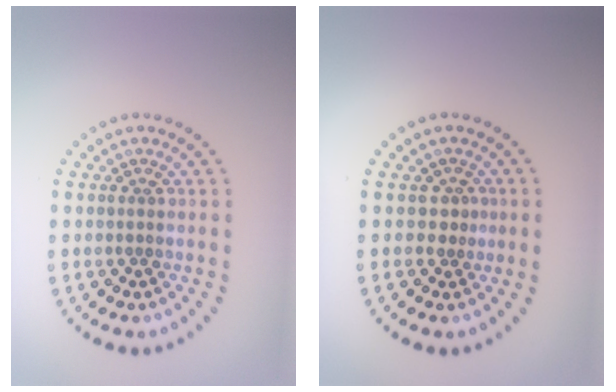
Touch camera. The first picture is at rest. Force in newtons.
{"total": 1.2, "press": 0.6, "slide": 1.0}